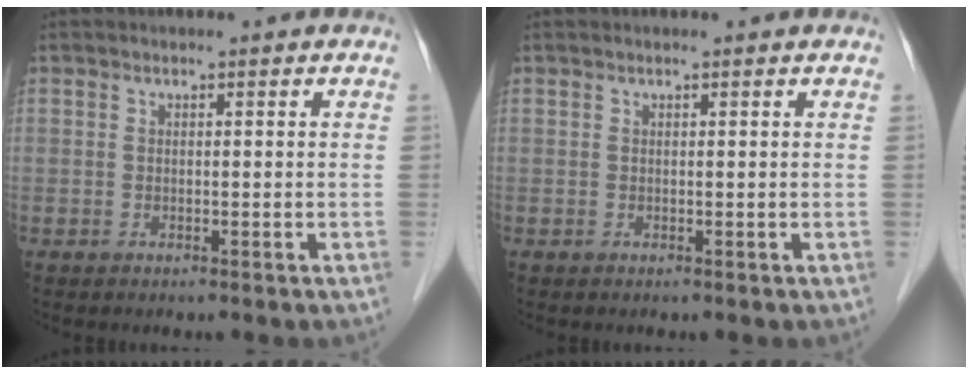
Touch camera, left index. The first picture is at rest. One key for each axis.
{"total": 0.5, "fx": 0.5, "fy": 0.0, "fz": 0.1, "tx": -0.004, "ty": 0.008, "tz": 0.008}